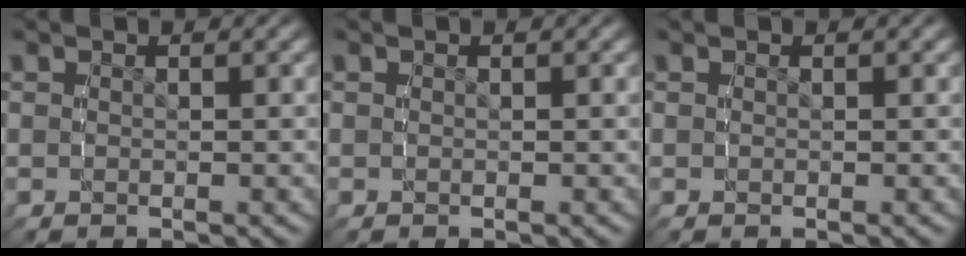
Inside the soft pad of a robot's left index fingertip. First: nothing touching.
{"total": 0.0}
{"total": 0.0}